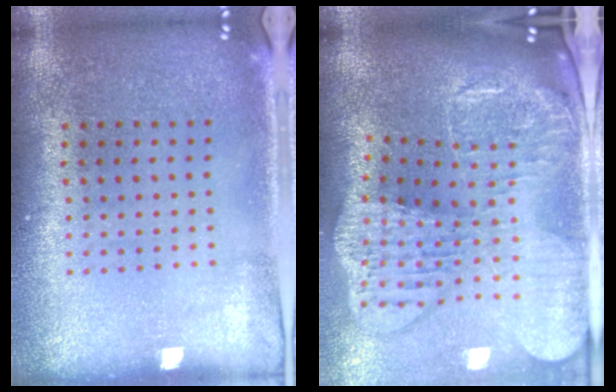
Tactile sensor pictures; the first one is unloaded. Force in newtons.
{"total": 4.1, "press": 3.1, "slide": 2.6}